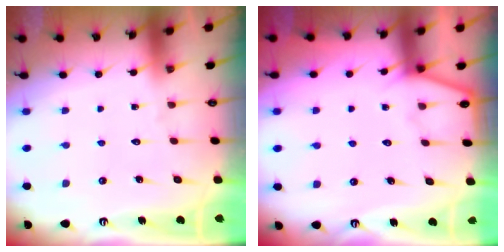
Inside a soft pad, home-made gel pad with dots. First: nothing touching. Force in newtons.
{"total": 4.0, "press": 3.9, "slide": 0.4}